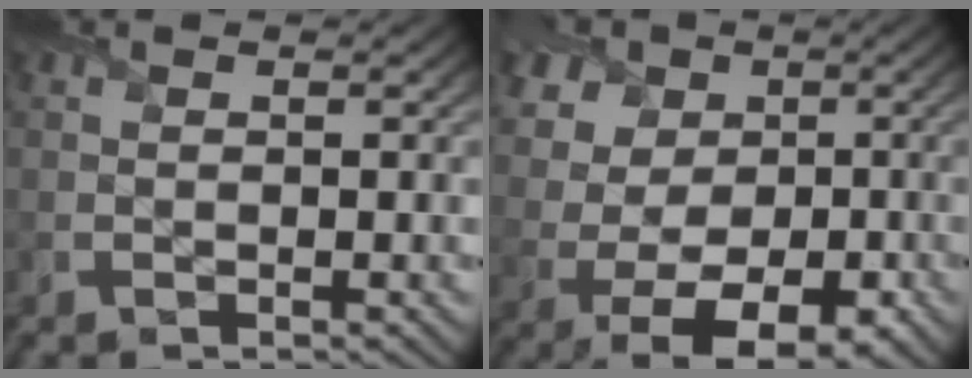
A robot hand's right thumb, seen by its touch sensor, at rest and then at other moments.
{"total": 11.6, "force": [2.2, 9.0, 6.9], "torque": [-0.148, 0.015, 0.030]}